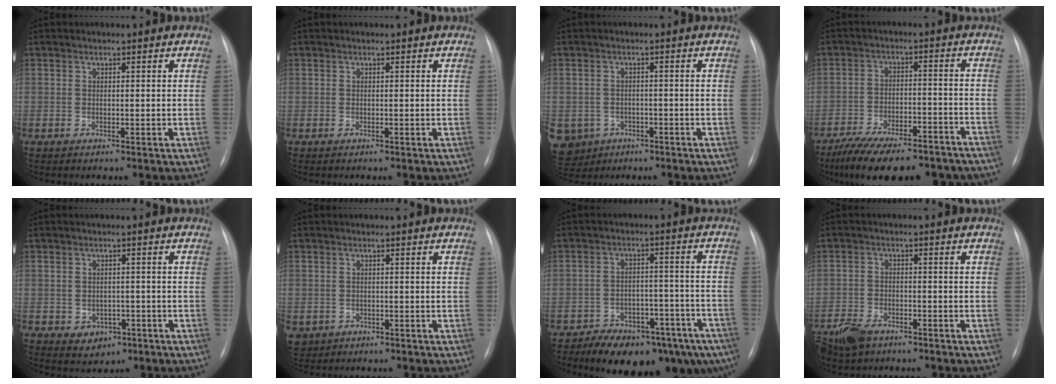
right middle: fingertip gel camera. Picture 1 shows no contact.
{"total": 0.0}
{"total": 9.5, "force": [-4.3, 8.1, 2.1], "torque": [-0.075, 0.003, -0.054]}
{"total": 19.0, "force": [-15.6, 5.6, 9.2], "torque": [-0.134, 0.008, -0.222]}
{"total": 3.5, "force": [-1.4, 2.8, 1.6], "torque": [-0.018, 0.005, -0.003]}
{"total": 3.4, "force": [-1.6, 3.0, 0.6], "torque": [-0.013, -0.001, -0.020]}
{"total": 17.0, "force": [-12.1, 7.5, 9.2], "torque": [-0.094, 0.028, -0.157]}
{"total": 7.0, "force": [-5.1, 3.7, 3.0], "torque": [-0.063, -0.007, -0.089]}